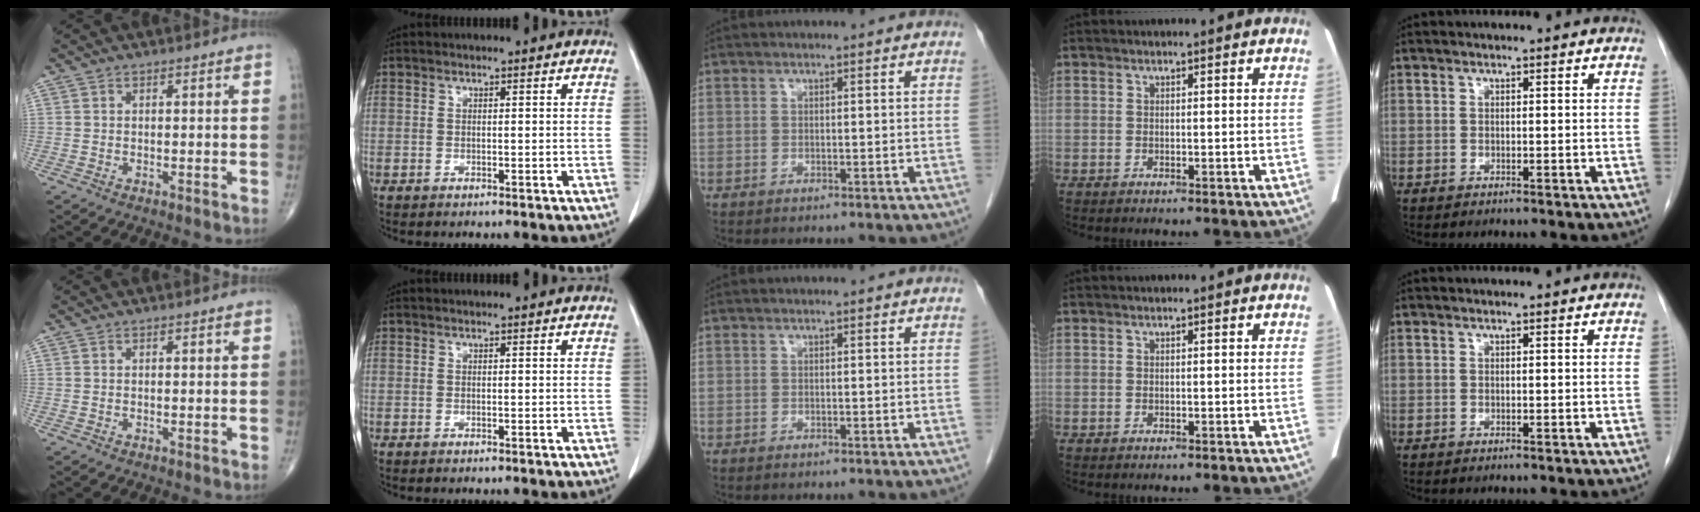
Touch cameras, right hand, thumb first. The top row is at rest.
{}